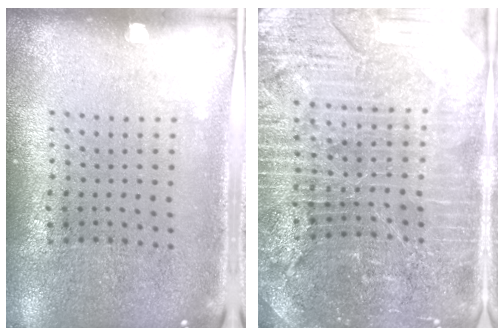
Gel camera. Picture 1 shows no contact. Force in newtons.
{"total": 4.9, "press": 4.6, "slide": 1.7}